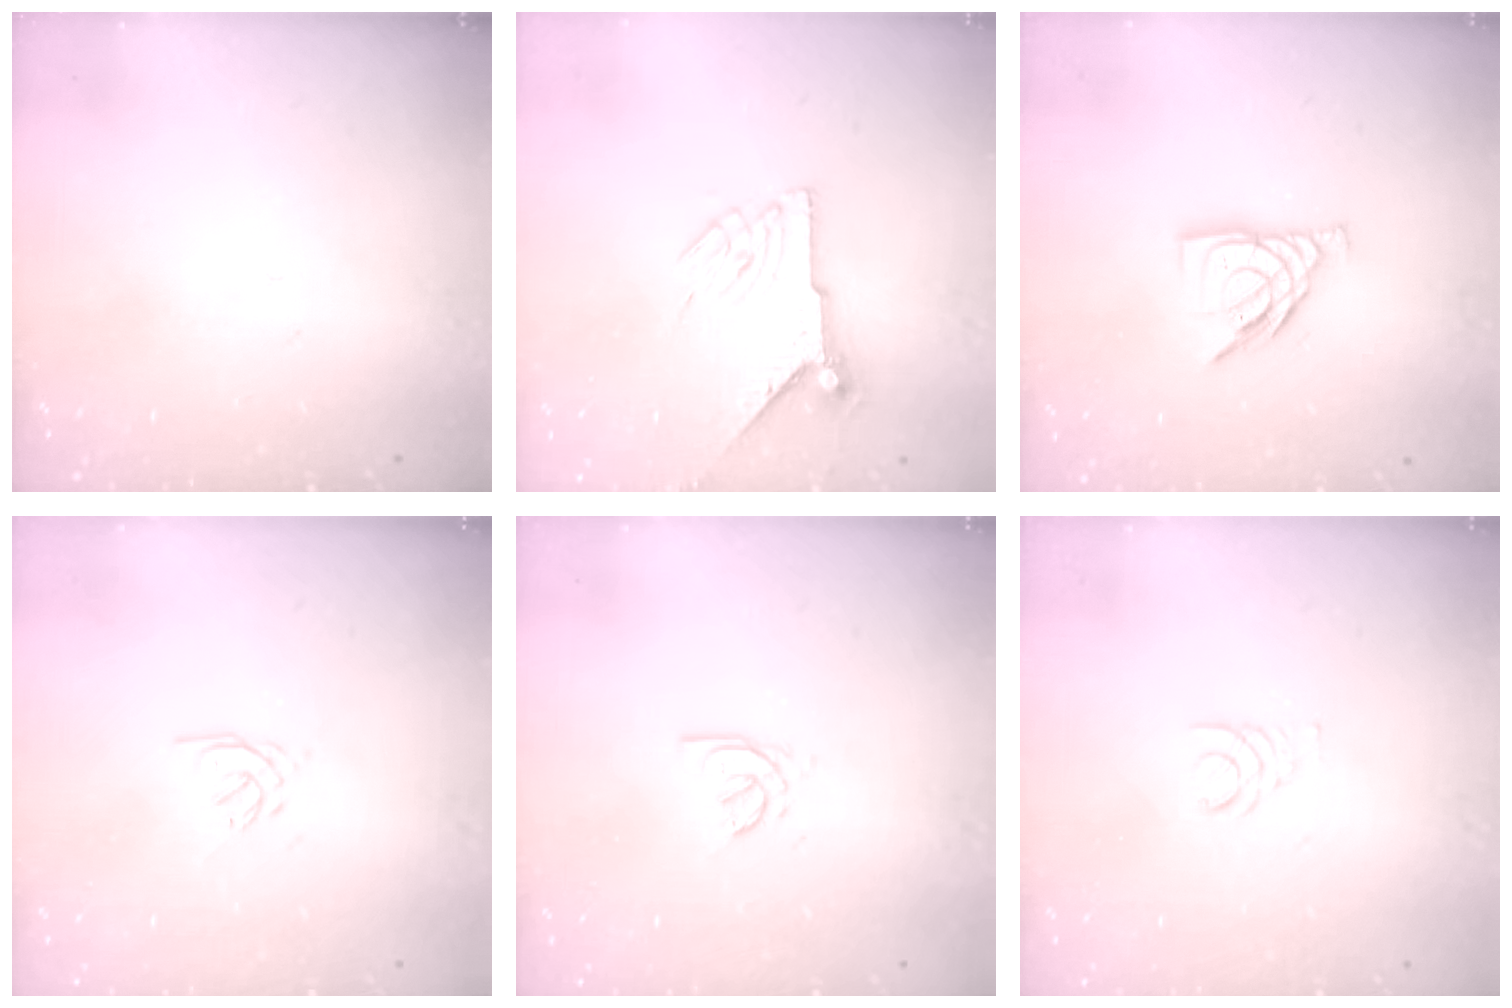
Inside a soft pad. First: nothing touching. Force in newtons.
{"total": 7.6, "press": 7.6, "slide": 0.1}
{"total": 9.1, "press": 9.1, "slide": 0.8}
{"total": 1.2, "press": 1.1, "slide": 0.5}
{"total": 2.4, "press": 2.4, "slide": 0.6}
{"total": 1.7, "press": 1.7, "slide": 0.2}